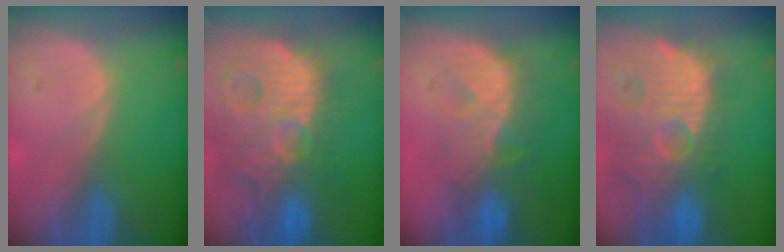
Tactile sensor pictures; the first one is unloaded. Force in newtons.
{"total": 15.0, "press": 13.0, "slide": 7.4}
{"total": 8.5, "press": 8.3, "slide": 1.7}
{"total": 14.0, "press": 12.4, "slide": 6.6}